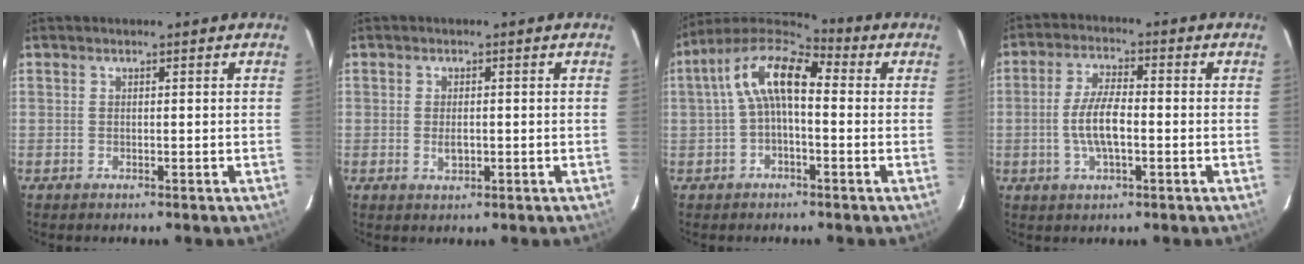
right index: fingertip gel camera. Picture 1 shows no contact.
{"total": 2.5, "force": [-0.3, 1.5, 1.9], "torque": [-0.033, -0.001, -0.004]}
{"total": 11.2, "force": [0.8, 5.2, 9.9], "torque": [-0.190, 0.032, 0.005]}
{"total": 7.5, "force": [-1.3, 2.6, 6.9], "torque": [-0.138, 0.004, -0.025]}